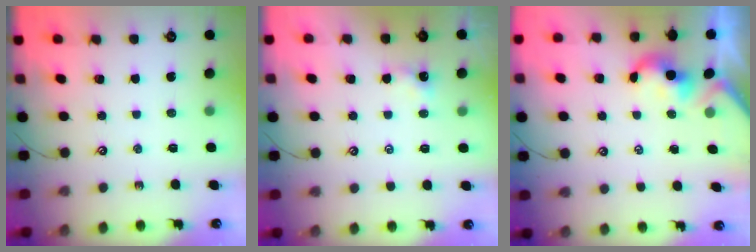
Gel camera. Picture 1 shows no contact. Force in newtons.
{"total": 1.1, "press": 1.1, "slide": 0.3}
{"total": 0.0}